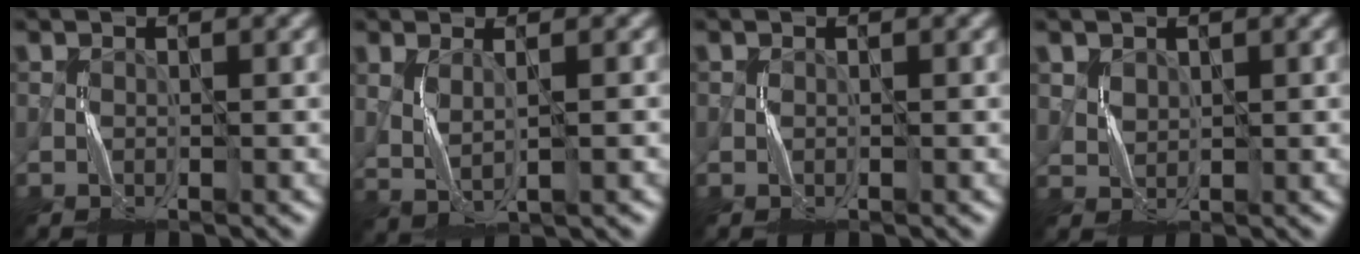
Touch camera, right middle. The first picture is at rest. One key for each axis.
{"total": 1.9, "fx": 0.5, "fy": 0.5, "fz": 1.8, "tx": -0.046, "ty": -0.008, "tz": 0.019}
{"total": 0.0}
{"total": 1.4, "fx": 0.9, "fy": 1.1, "fz": 0.2, "tx": -0.010, "ty": 0.000, "tz": 0.024}